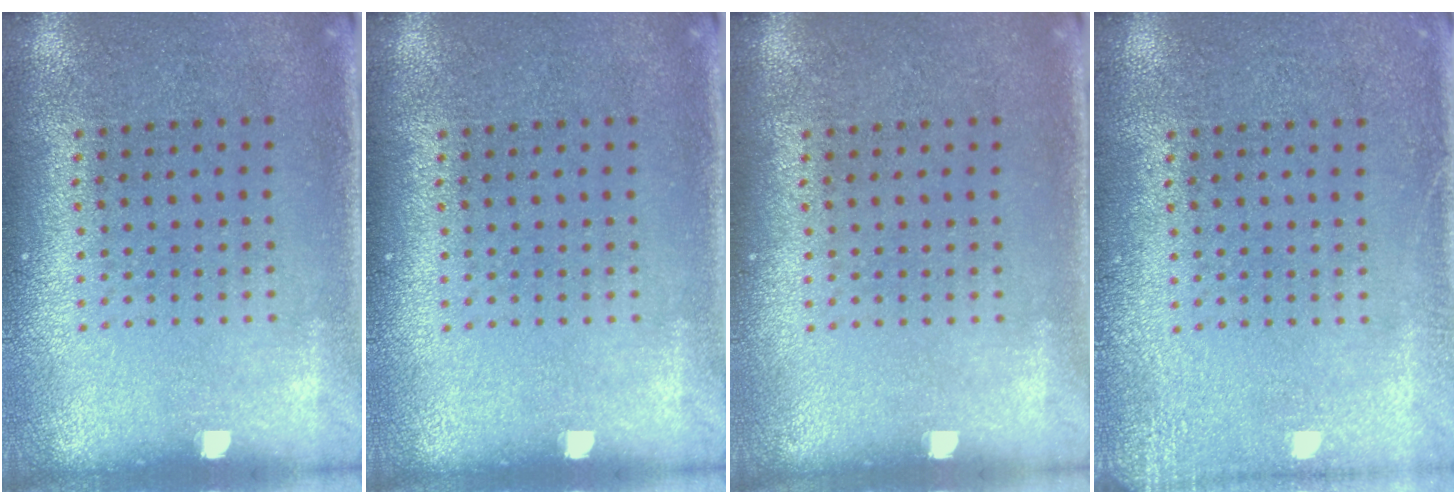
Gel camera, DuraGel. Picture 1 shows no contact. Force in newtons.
{"total": 0.0}
{"total": 0.0}
{"total": 1.9, "press": 1.9, "slide": 0.3}